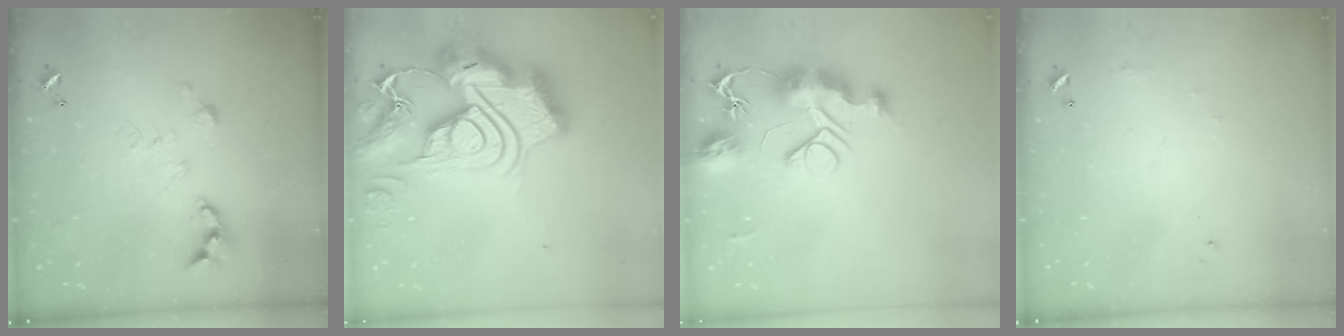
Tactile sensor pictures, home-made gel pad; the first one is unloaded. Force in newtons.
{"total": 0.6, "press": 0.6, "slide": 0.0}
{"total": 13.2, "press": 13.2, "slide": 1.1}
{"total": 4.7, "press": 4.7, "slide": 0.7}